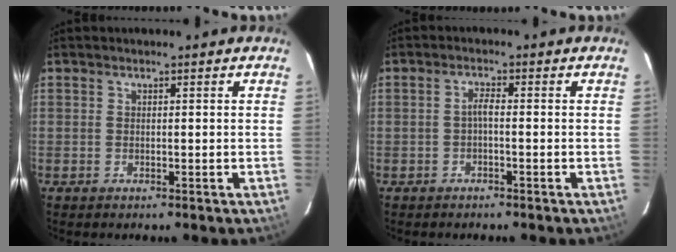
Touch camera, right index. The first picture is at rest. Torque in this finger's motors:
{"motor_torque": [0.32, -0.04, 0.14, 0.05]}